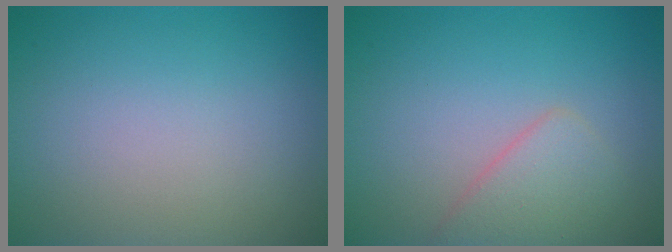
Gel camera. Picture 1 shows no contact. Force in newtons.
{"total": 2.6, "press": 2.6, "slide": 0.1}